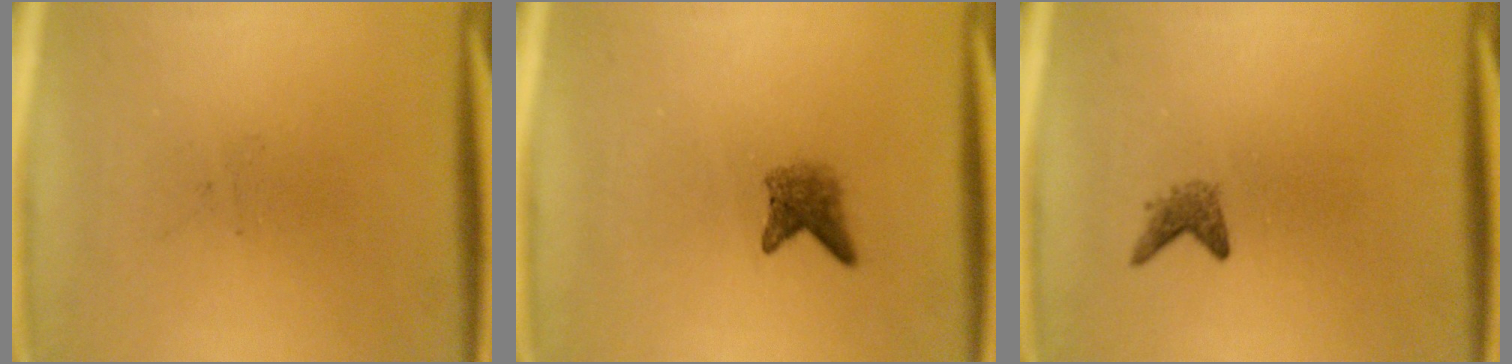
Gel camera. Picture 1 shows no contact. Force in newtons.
{"total": 2.4}
{"total": 1.4}